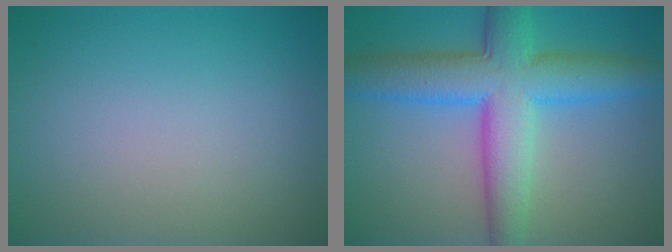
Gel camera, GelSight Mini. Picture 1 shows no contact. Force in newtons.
{"total": 8.6, "press": 8.6, "slide": 0.5}